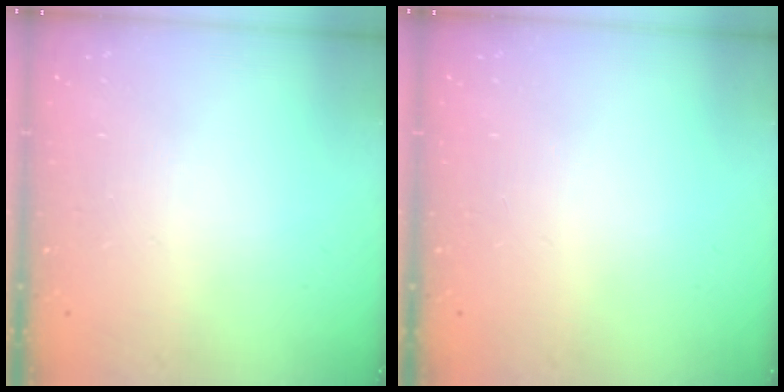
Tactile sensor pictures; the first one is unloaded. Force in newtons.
{"total": 0.0}